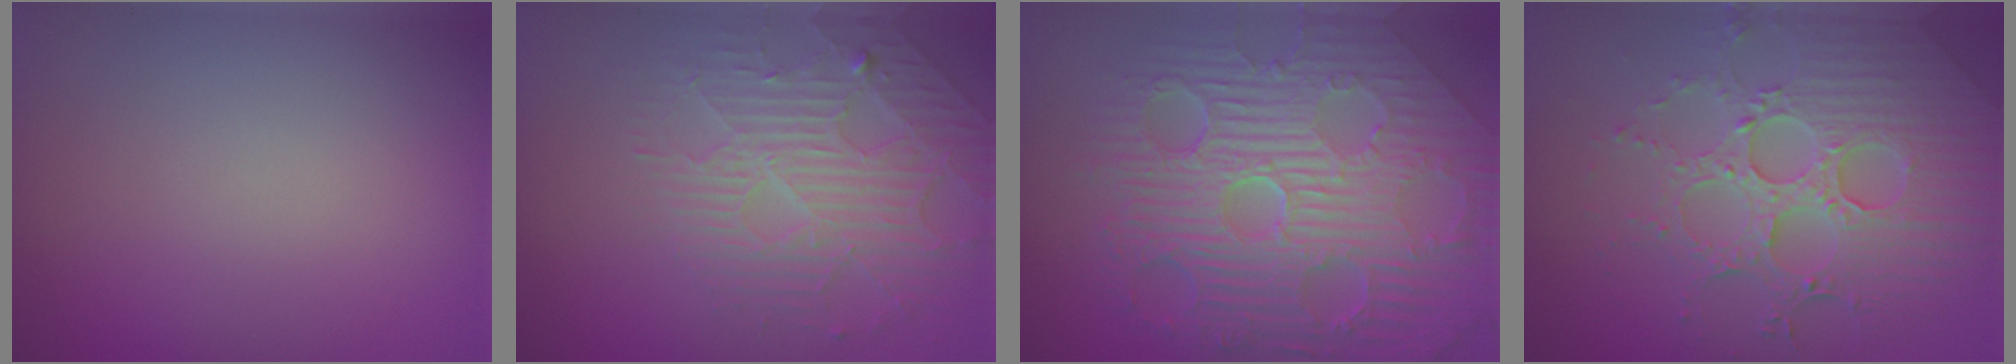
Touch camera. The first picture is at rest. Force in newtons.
{"total": 4.7, "press": 3.6, "slide": 3.0}
{"total": 11.5, "press": 7.5, "slide": 8.8}
{"total": 6.9, "press": 5.3, "slide": 4.4}